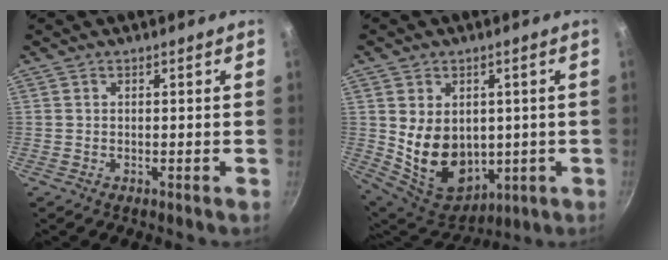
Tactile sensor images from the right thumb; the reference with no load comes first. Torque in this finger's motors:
{"motor_torque": [-1.13, 1.35, 0.71, 0.99, 0.14]}